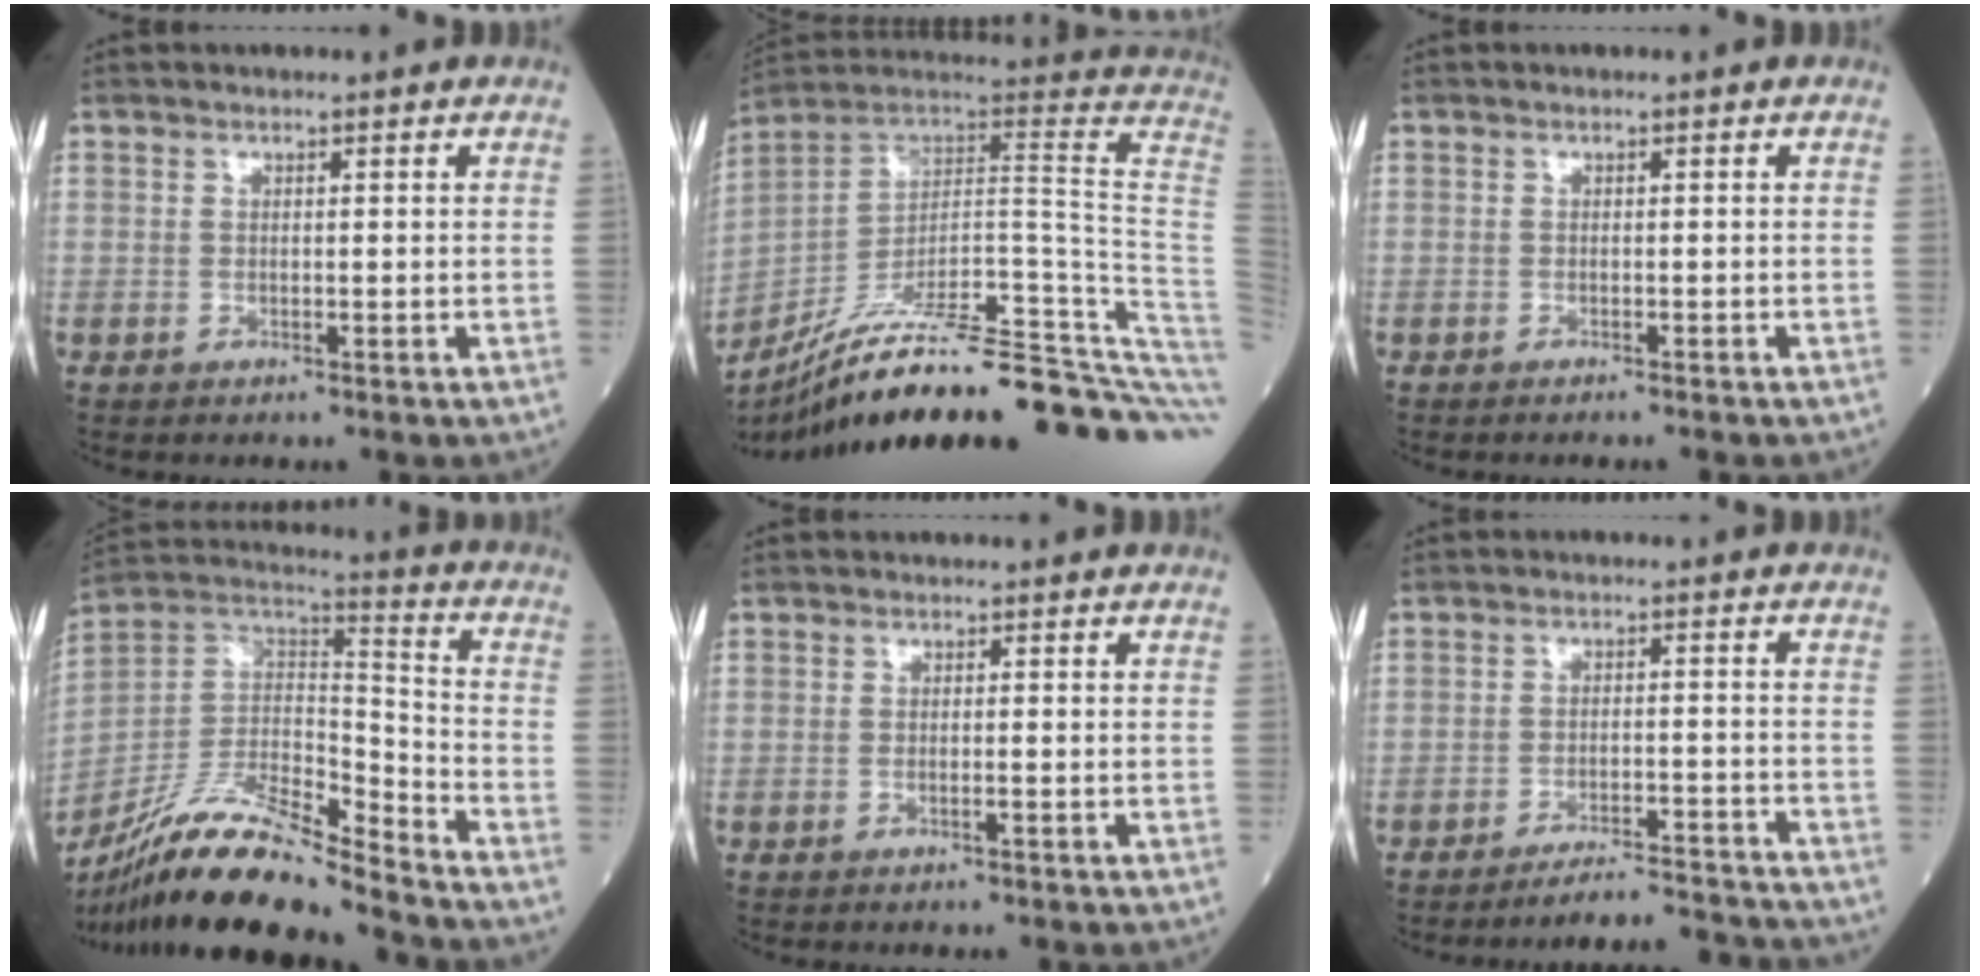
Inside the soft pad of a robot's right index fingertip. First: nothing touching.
{"total": 34.6, "force": [-26.7, 1.3, 22.1], "torque": [-0.179, -0.024, -0.371]}
{"total": 1.7, "force": [-1.6, 0.1, 0.6], "torque": [-0.010, -0.002, -0.019]}
{"total": 18.3, "force": [-15.3, 1.7, 9.9], "torque": [-0.197, 0.008, -0.284]}
{"total": 0.9, "force": [-0.3, 0.0, 0.8], "torque": [-0.017, 0.000, -0.005]}
{"total": 8.6, "force": [-8.6, -0.4, 0.8], "torque": [-0.003, 0.004, -0.127]}